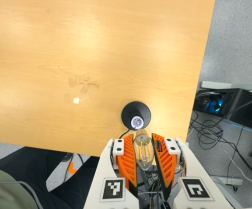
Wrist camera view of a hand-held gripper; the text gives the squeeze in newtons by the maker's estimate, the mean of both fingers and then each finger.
{"total": 17.0, "left": 17.2, "right": 16.8}